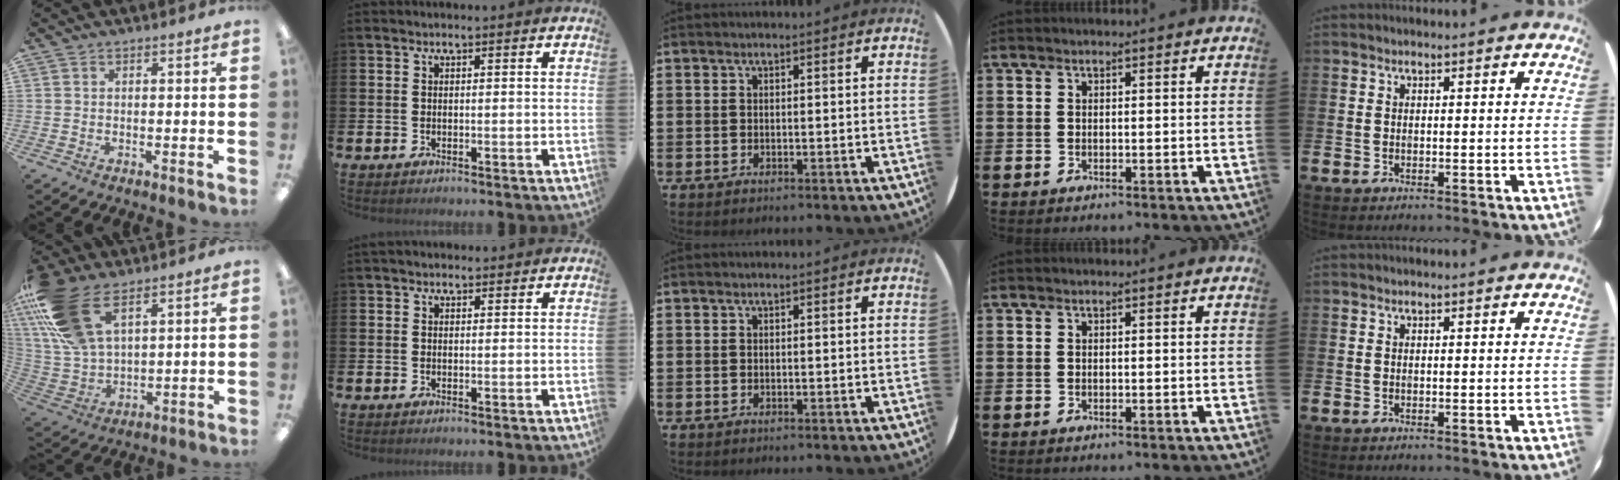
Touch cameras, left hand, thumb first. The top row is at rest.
{"thumb": {"total": 19.9, "force": [10.6, 10.3, 13.3], "torque": [-0.302, -0.034, 0.194]}, "index": {"total": 1.4, "force": [1.2, 0.7, 0.2], "torque": [0.004, 0.003, 0.021]}}